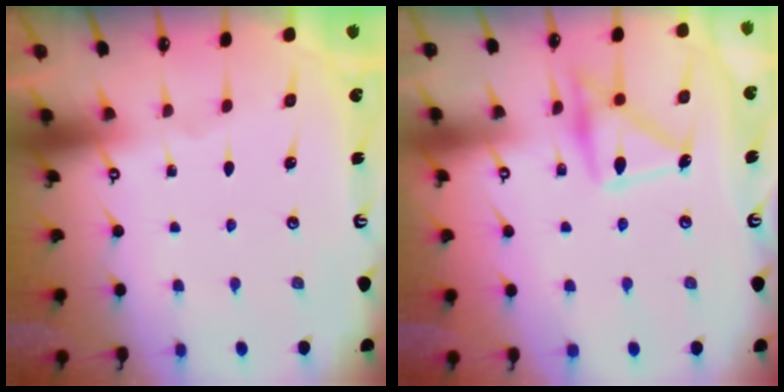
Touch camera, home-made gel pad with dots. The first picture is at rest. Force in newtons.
{"total": 17.5, "press": 17.4, "slide": 1.2}